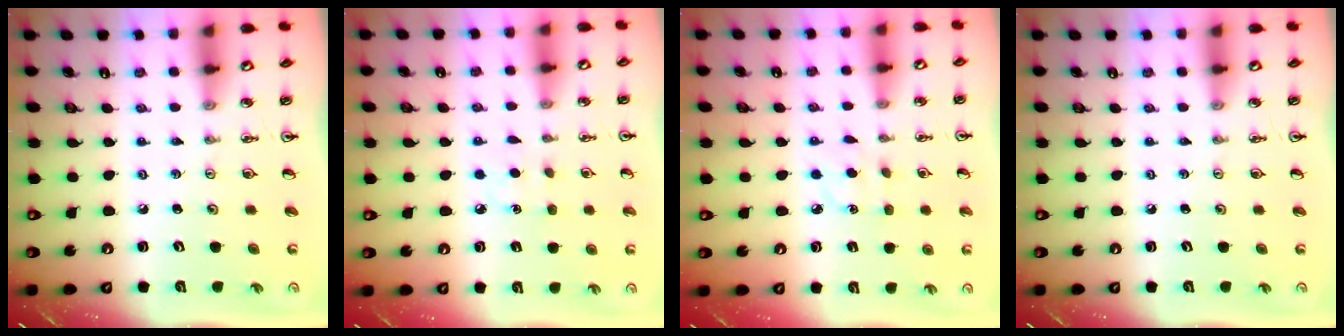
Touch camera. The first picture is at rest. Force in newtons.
{"total": 4.7, "press": 4.6, "slide": 0.5}
{"total": 4.0, "press": 3.9, "slide": 0.5}
{"total": 0.0}